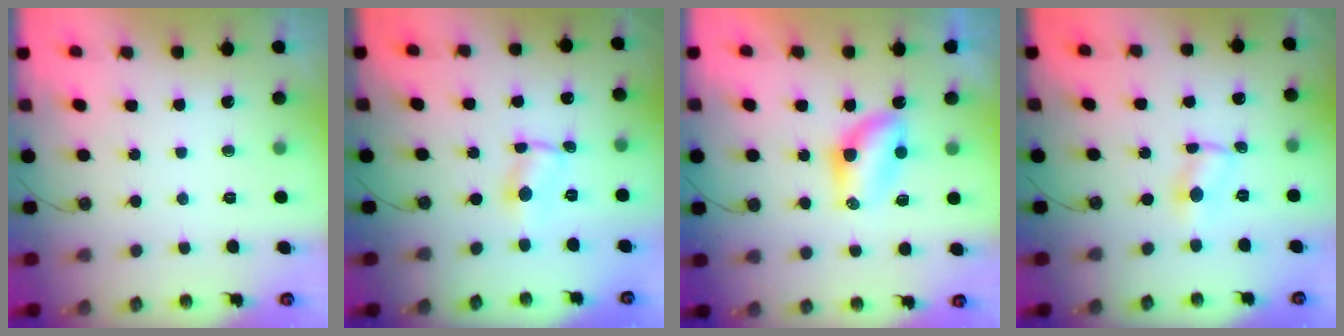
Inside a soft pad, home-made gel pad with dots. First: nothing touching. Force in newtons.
{"total": 1.0, "press": 1.0, "slide": 0.1}
{"total": 8.3, "press": 7.5, "slide": 3.8}
{"total": 1.9, "press": 1.9, "slide": 0.2}